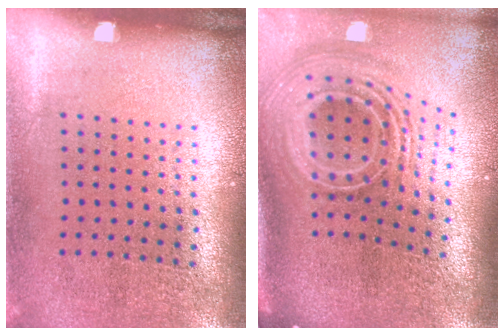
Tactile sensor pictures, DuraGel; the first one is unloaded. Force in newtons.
{"total": 3.3, "press": 2.1, "slide": 2.5}